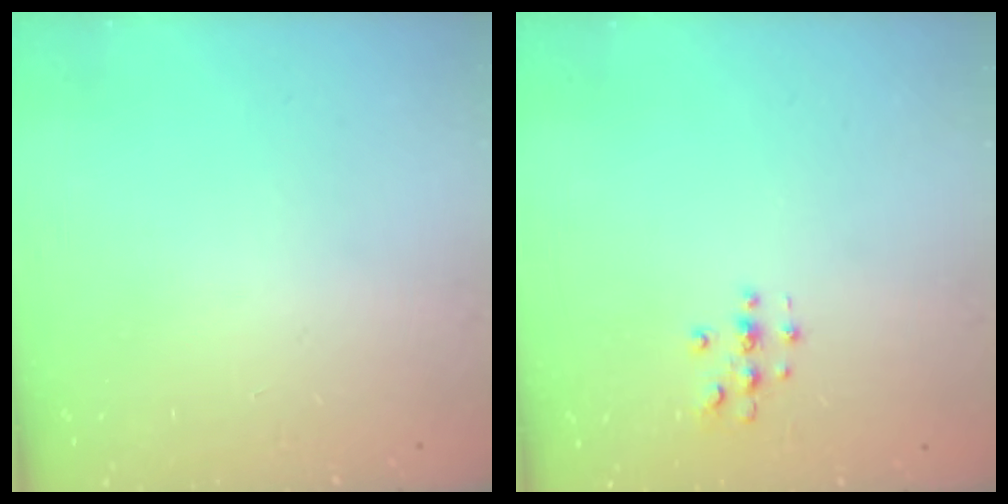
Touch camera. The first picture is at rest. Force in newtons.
{"total": 3.0, "press": 3.0, "slide": 0.3}